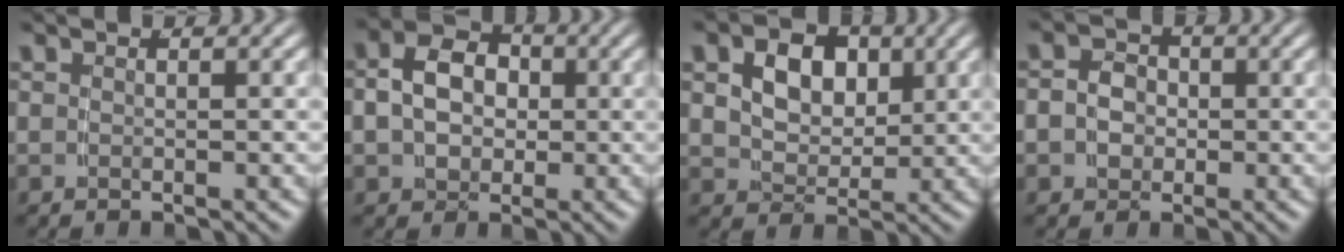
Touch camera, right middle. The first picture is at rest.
{"total": 6.1, "force": [0.2, 4.9, 3.6], "torque": [-0.072, -0.016, 0.008]}
{"total": 5.8, "force": [1.7, 4.2, 3.6], "torque": [-0.071, -0.014, 0.034]}
{"total": 4.8, "force": [-0.5, 4.3, 2.0], "torque": [-0.054, -0.022, -0.006]}